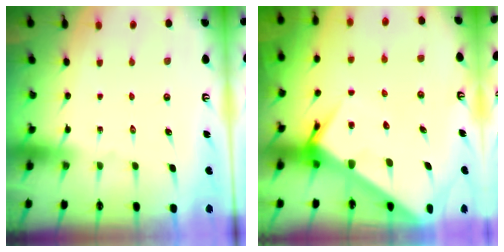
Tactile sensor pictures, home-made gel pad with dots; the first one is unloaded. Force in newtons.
{"total": 6.3, "press": 6.3, "slide": 0.5}